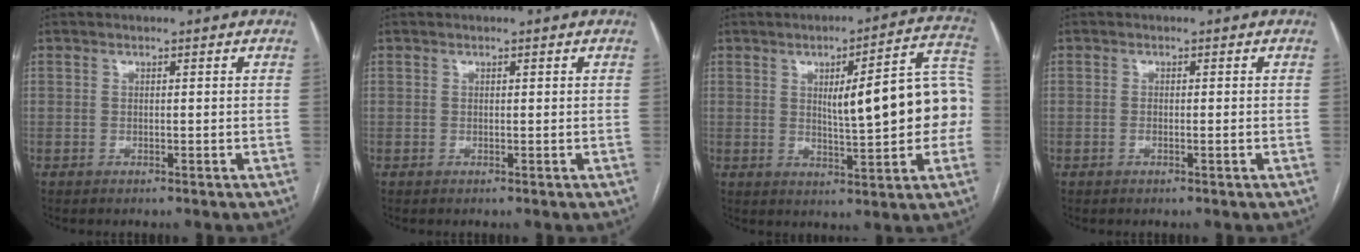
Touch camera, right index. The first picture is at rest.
{"total": 0.0}
{"total": 14.6, "force": [0.4, 2.5, 14.3], "torque": [-0.183, 0.034, 0.009]}
{"total": 1.3, "force": [-0.3, 0.3, 1.2], "torque": [-0.022, 0.000, -0.003]}